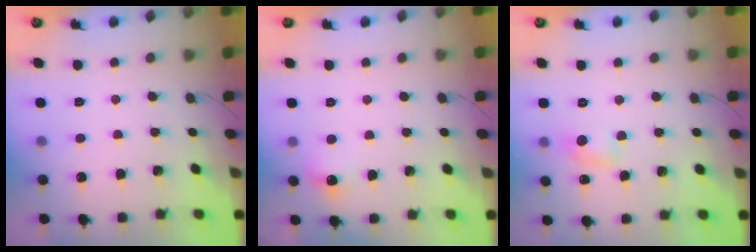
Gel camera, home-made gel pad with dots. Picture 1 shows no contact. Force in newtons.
{"total": 6.6, "press": 6.4, "slide": 1.5}
{"total": 5.5, "press": 5.2, "slide": 1.7}